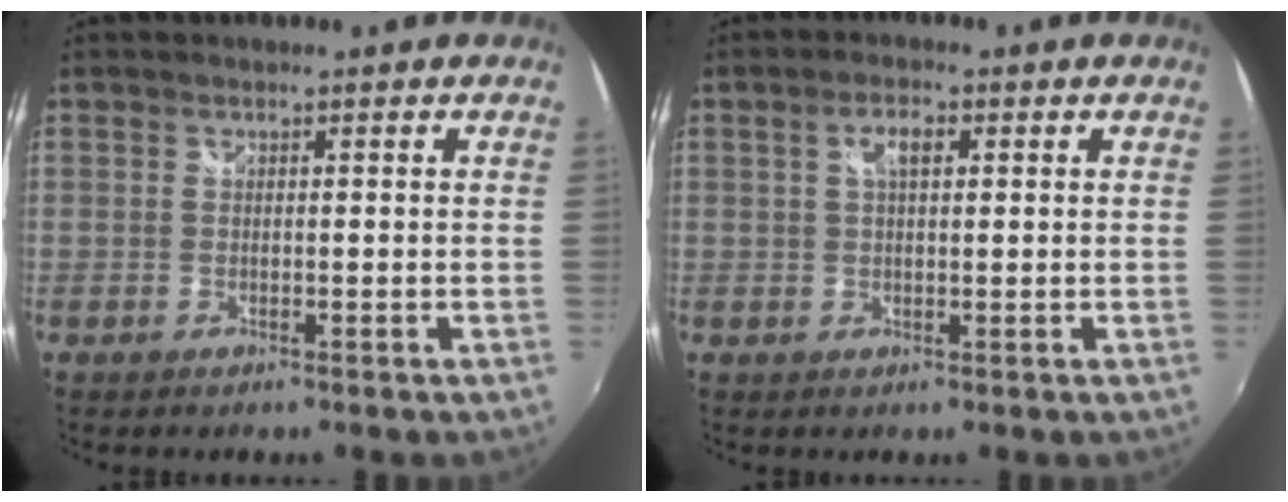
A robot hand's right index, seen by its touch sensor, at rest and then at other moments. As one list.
[{"total": 3.2, "force": [1.0, 1.4, 2.8], "torque": [-0.050, 0.009, 0.016]}]